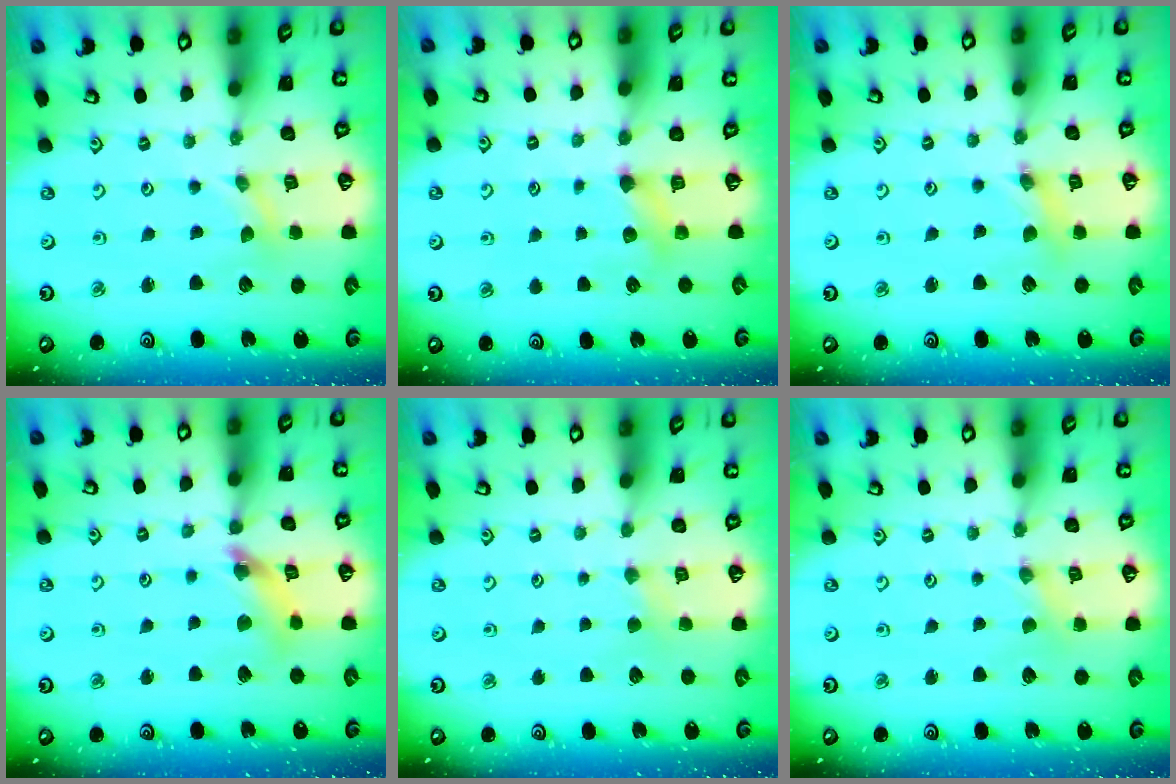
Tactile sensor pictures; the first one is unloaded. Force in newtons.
{"total": 4.1, "press": 4.1, "slide": 0.5}
{"total": 2.7, "press": 2.7, "slide": 0.3}
{"total": 9.1, "press": 9.1, "slide": 0.8}
{"total": 1.8, "press": 1.8, "slide": 0.4}
{"total": 0.0}